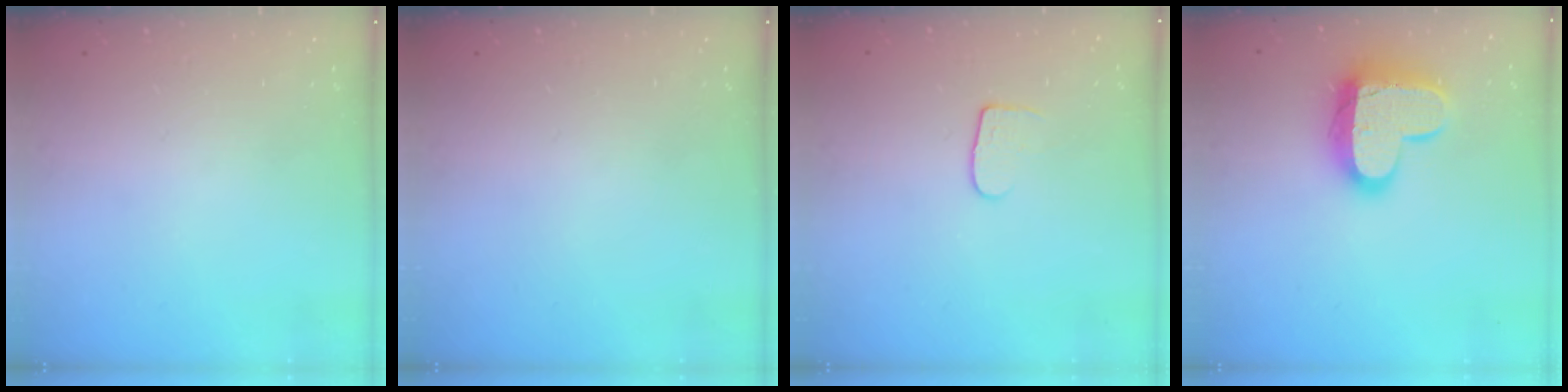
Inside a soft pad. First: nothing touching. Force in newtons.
{"total": 0.0}
{"total": 5.8, "press": 5.8, "slide": 0.6}
{"total": 16.7, "press": 16.6, "slide": 1.3}